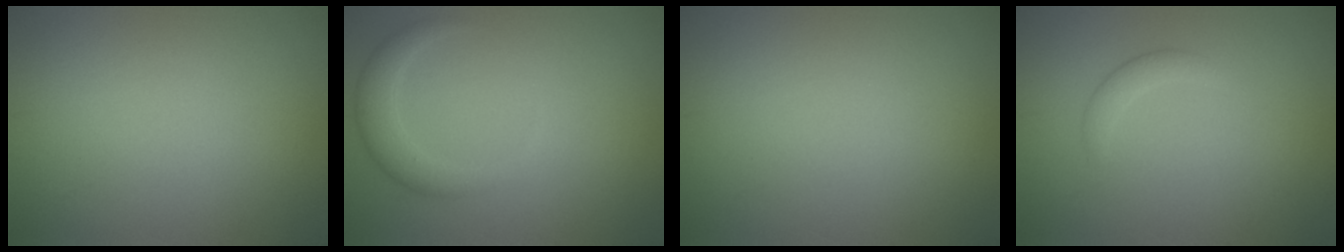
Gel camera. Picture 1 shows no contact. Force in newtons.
{"total": 2.4, "press": 2.4, "slide": 0.1}
{"total": 0.0}
{"total": 1.3, "press": 1.3, "slide": 0.0}